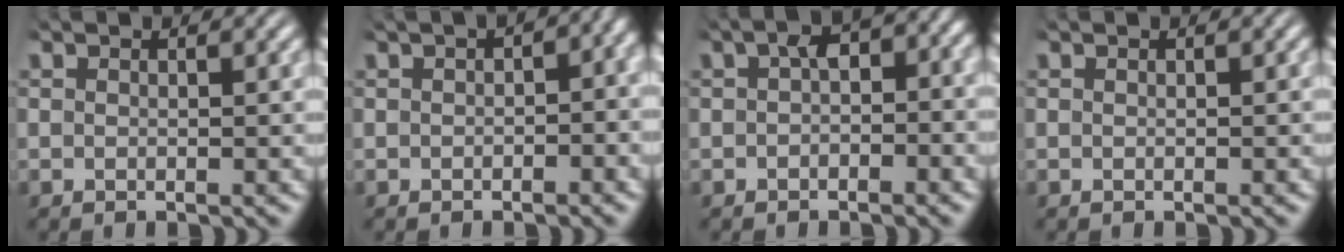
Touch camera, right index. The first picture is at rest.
{"total": 4.0, "force": [0.6, 2.1, 3.3], "torque": [-0.015, 0.027, -0.004]}
{"total": 2.8, "force": [0.0, 1.7, 2.3], "torque": [-0.019, 0.004, 0.000]}
{"total": 0.0}